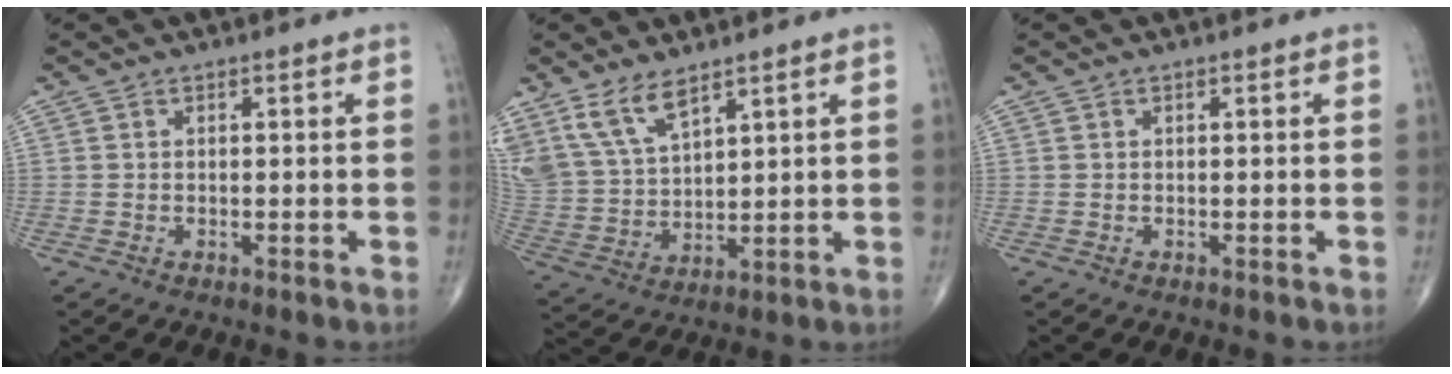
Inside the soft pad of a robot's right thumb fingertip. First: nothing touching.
{"total": 11.4, "force": [7.7, 5.2, 6.5], "torque": [-0.122, -0.027, 0.174]}
{"total": 0.0}